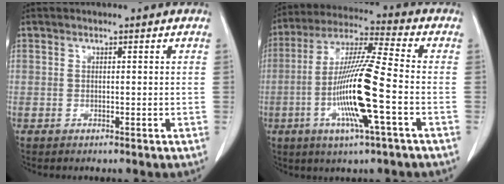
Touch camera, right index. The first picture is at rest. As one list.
[{"total": 14.8, "force": [-3.8, -0.1, 14.3], "torque": [-0.286, -0.010, -0.078]}]